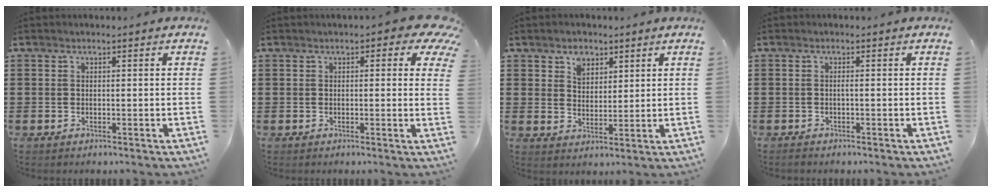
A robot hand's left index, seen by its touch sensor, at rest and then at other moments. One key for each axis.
{"total": 2.8, "fx": 1.5, "fy": 1.2, "fz": 2.1, "tx": -0.032, "ty": 0.000, "tz": 0.021}
{"total": 4.2, "fx": 2.9, "fy": 2.9, "fz": 1.1, "tx": -0.017, "ty": 0.002, "tz": 0.052}
{"total": 0.8, "fx": -0.4, "fy": -0.1, "fz": 0.6, "tx": -0.012, "ty": -0.004, "tz": -0.009}